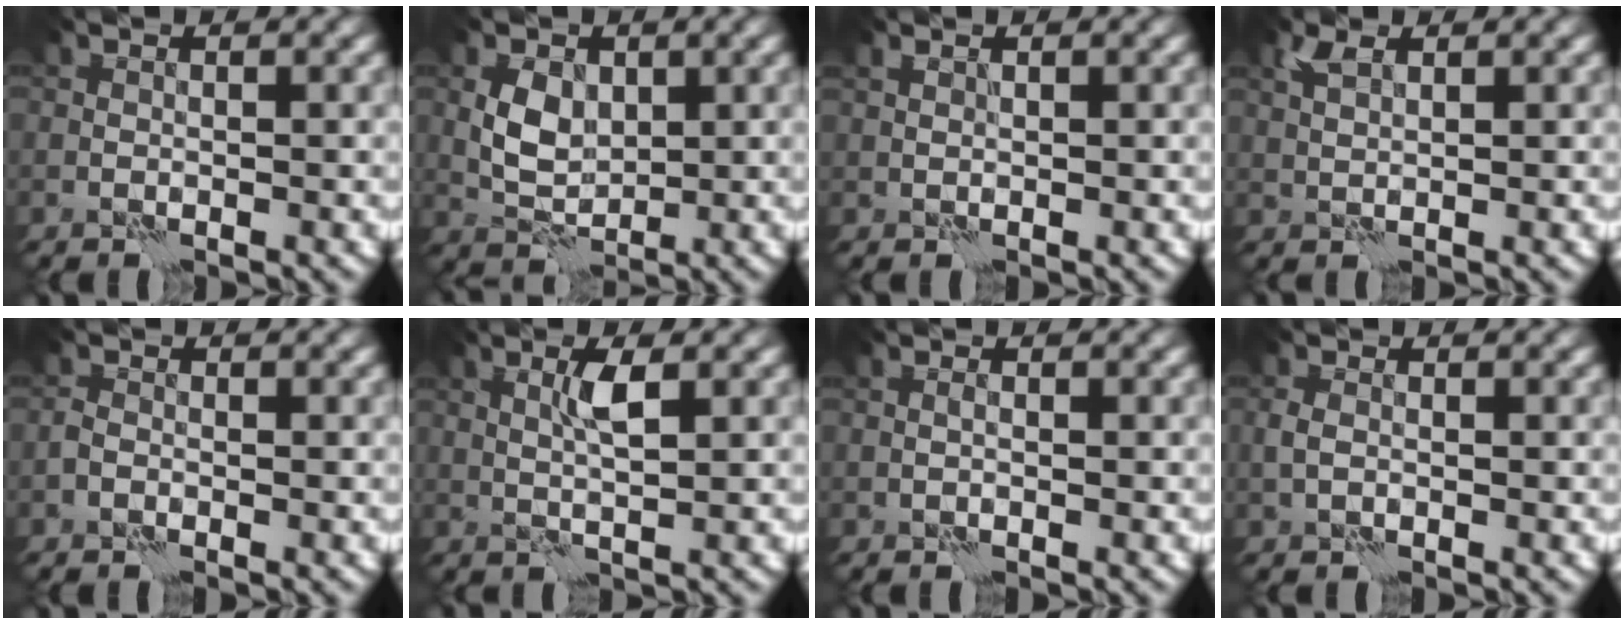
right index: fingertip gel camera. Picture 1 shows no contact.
{"total": 3.1, "force": [0.9, 2.2, 2.1], "torque": [-0.042, -0.002, 0.015]}
{"total": 0.5, "force": [0.5, 0.1, 0.0], "torque": [0.000, -0.001, 0.010]}
{"total": 1.6, "force": [1.3, 0.4, 0.9], "torque": [-0.025, 0.004, 0.026]}
{"total": 0.5, "force": [-0.4, 0.2, 0.2], "torque": [-0.004, 0.002, -0.013]}
{"total": 2.1, "force": [1.0, -0.1, 1.8], "torque": [-0.040, 0.004, 0.017]}
{"total": 0.0}
{"total": 0.9, "force": [0.0, 0.6, 0.7], "torque": [-0.019, 0.001, -0.002]}